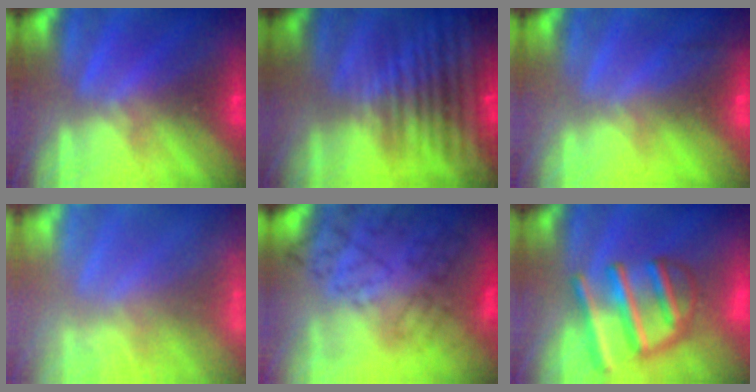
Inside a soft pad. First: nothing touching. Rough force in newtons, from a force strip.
{"total": 8.1}
{"total": 2.4}
{"total": 5.9}
{"total": 10.5}
{"total": 6.5}